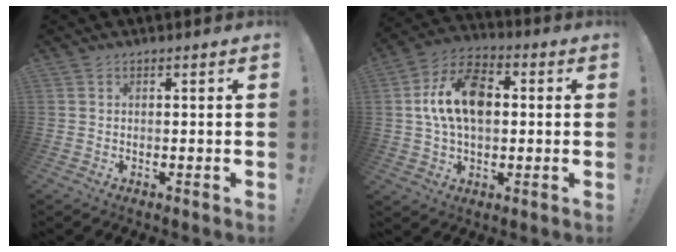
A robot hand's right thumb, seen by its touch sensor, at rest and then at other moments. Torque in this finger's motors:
{"motor_torque": [2.12, 2.14, 0.36, -0.11, 0.12]}